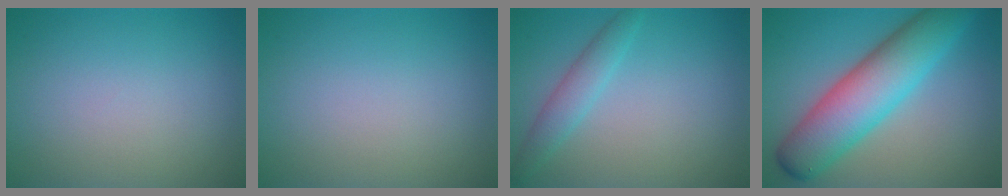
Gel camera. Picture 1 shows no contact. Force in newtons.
{"total": 0.0}
{"total": 2.3, "press": 2.3, "slide": 0.1}
{"total": 7.7, "press": 7.7, "slide": 0.3}